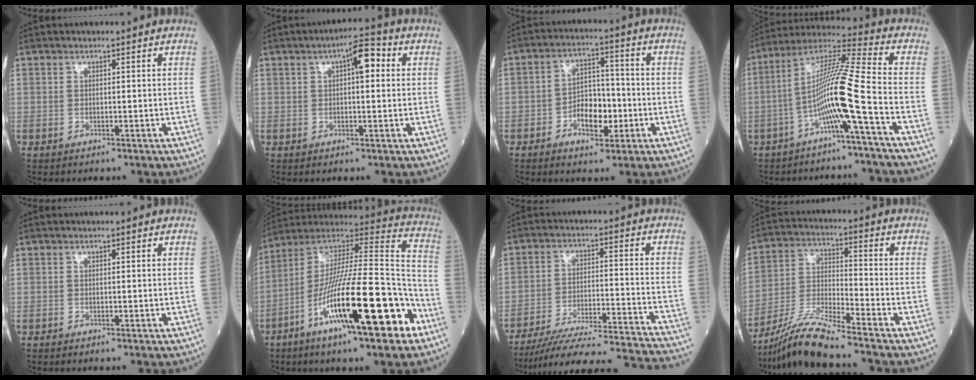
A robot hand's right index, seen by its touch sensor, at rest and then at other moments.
{"total": 5.1, "force": [1.4, 1.5, 4.6], "torque": [-0.071, 0.020, 0.017]}
{"total": 6.9, "force": [-2.2, 3.7, 5.3], "torque": [-0.094, 0.014, -0.034]}
{"total": 11.4, "force": [-4.0, -1.7, 10.6], "torque": [-0.204, 0.014, -0.080]}
{"total": 0.0}
{"total": 24.7, "force": [-10.7, 3.2, 22.0], "torque": [-0.356, -0.018, -0.176]}
{"total": 24.4, "force": [-22.9, -1.0, 8.6], "torque": [-0.088, -0.034, -0.319]}
{"total": 10.6, "force": [-9.3, -1.2, 4.8], "torque": [-0.100, -0.015, -0.177]}